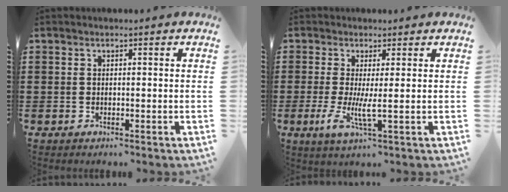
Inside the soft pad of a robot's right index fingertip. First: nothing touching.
{"total": 4.9, "force": [-0.4, 0.3, 4.8], "torque": [-0.096, -0.013, -0.007]}